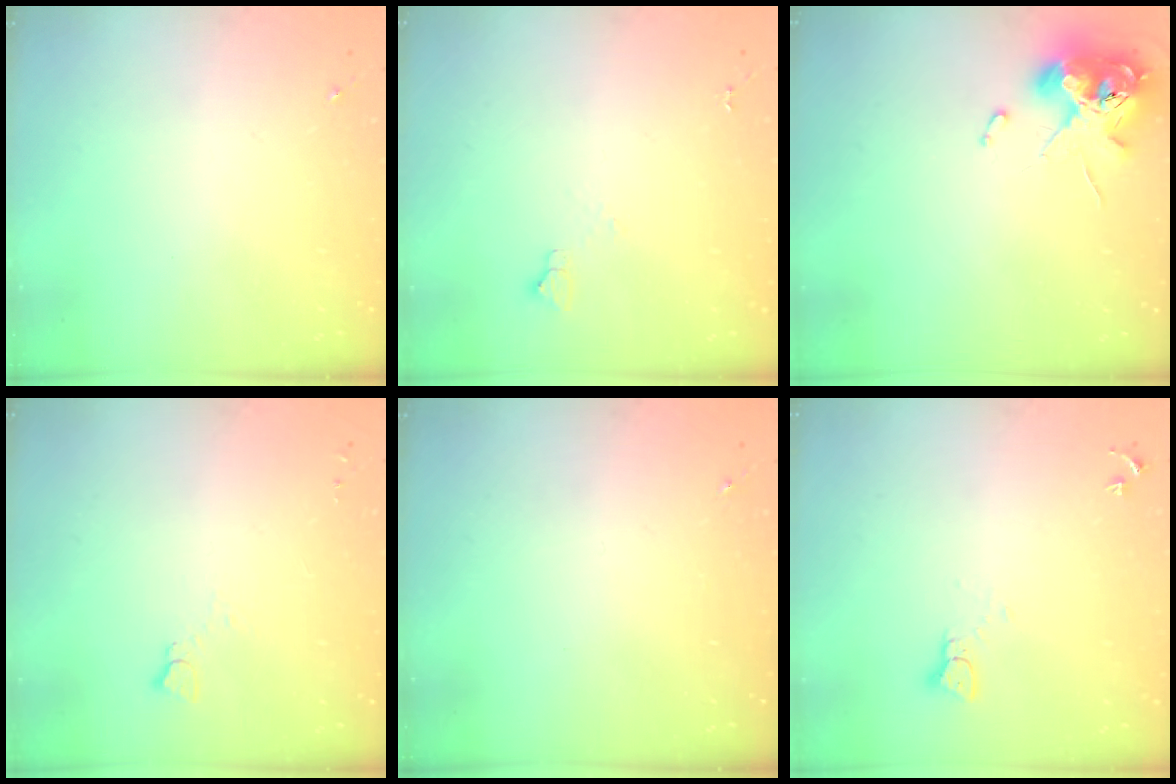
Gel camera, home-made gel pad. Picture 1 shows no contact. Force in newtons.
{"total": 3.5, "press": 3.5, "slide": 0.4}
{"total": 11.9, "press": 11.7, "slide": 2.1}
{"total": 2.8, "press": 2.7, "slide": 0.3}
{"total": 0.0}
{"total": 2.1, "press": 2.1, "slide": 0.2}